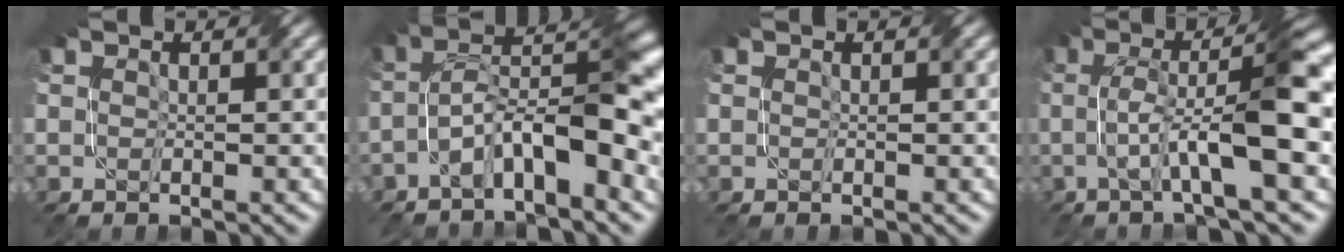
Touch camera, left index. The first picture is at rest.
{"total": 7.7, "force": [-3.1, 2.2, 6.7], "torque": [-0.113, 0.022, -0.059]}
{"total": 0.0}
{"total": 8.5, "force": [-0.5, 1.4, 8.4], "torque": [-0.137, 0.017, -0.013]}